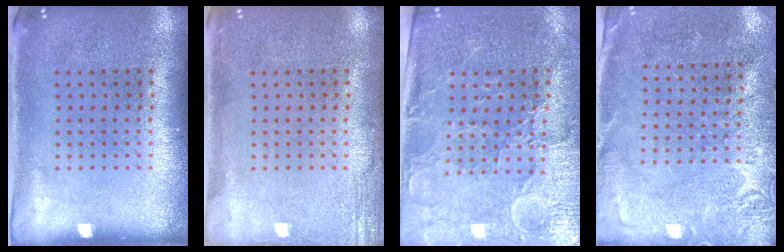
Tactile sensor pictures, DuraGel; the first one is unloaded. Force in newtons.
{"total": 2.2, "press": 2.2, "slide": 0.4}
{"total": 3.6, "press": 3.3, "slide": 1.4}
{"total": 2.7, "press": 2.7, "slide": 0.7}